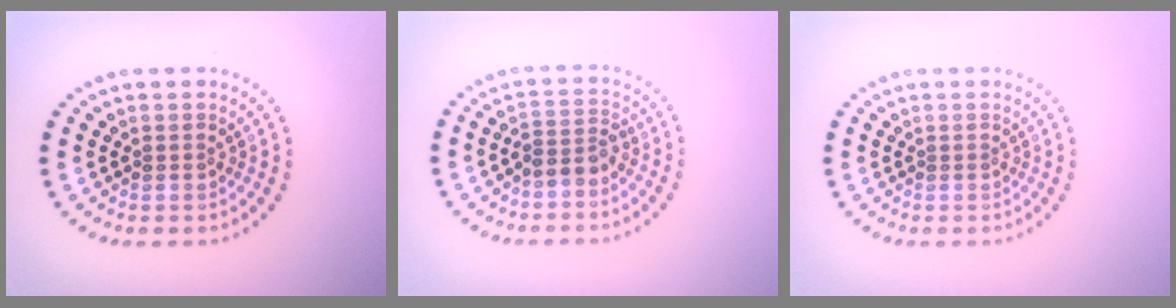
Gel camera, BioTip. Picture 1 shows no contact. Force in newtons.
{"total": 2.2, "press": 1.9, "slide": 1.2}
{"total": 0.0}